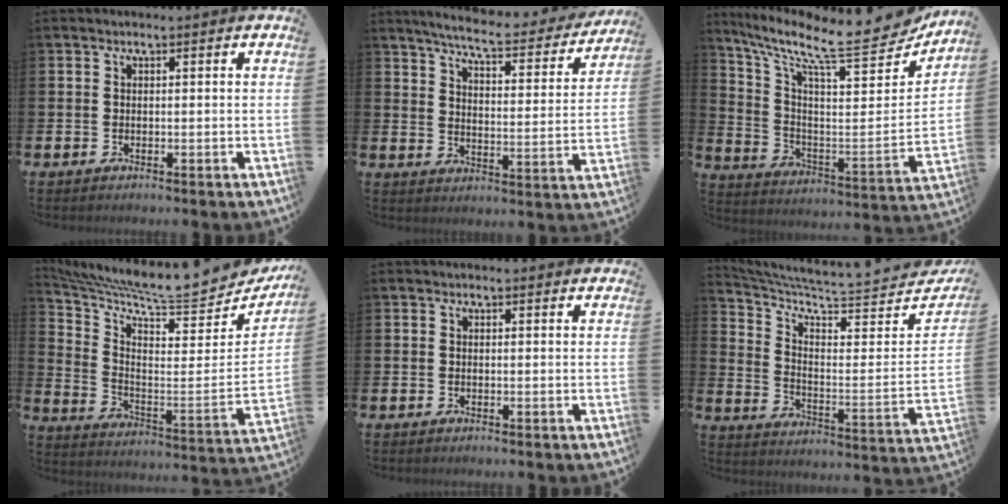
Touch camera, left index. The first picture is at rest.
{"total": 6.6, "force": [6.1, 0.3, 2.5], "torque": [-0.069, -0.045, 0.099]}
{"total": 12.1, "force": [10.2, 2.8, 5.7], "torque": [-0.122, -0.095, 0.162]}
{"total": 10.4, "force": [9.4, 1.4, 4.2], "torque": [-0.098, -0.098, 0.152]}
{"total": 0.6, "force": [0.5, 0.1, 0.2], "torque": [0.004, -0.001, 0.007]}
{"total": 5.9, "force": [5.2, 1.0, 2.4], "torque": [-0.064, -0.069, 0.081]}